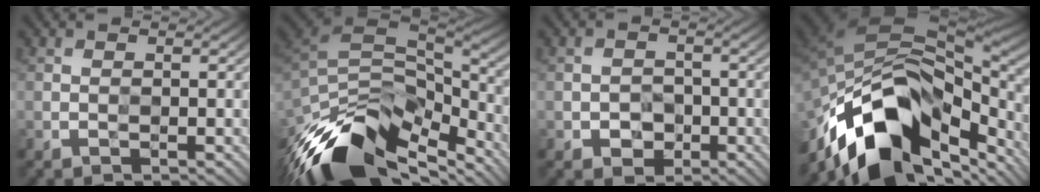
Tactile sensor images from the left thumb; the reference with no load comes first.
{"total": 14.9, "force": [-11.2, 6.7, 7.3], "torque": [-0.194, -0.028, -0.182]}
{"total": 1.9, "force": [-1.1, 1.6, 0.0], "torque": [0.007, -0.001, -0.022]}
{"total": 15.6, "force": [-10.2, 7.8, 8.8], "torque": [-0.165, -0.020, -0.181]}